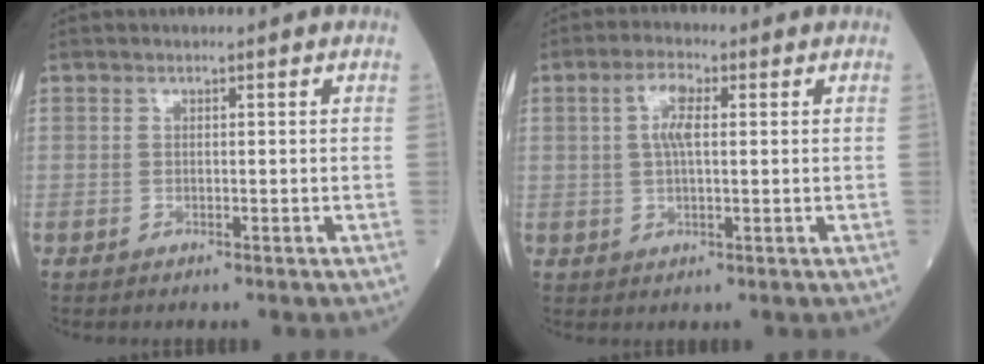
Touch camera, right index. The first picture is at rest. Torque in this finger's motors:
{"motor_torque": [1.16, 0.28, 0.51, 0.16]}